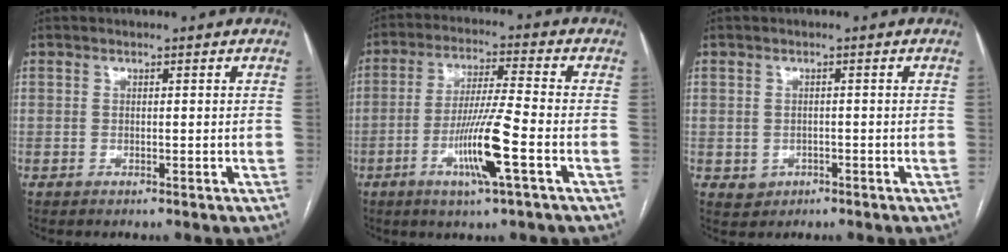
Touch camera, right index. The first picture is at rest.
{"total": 10.6, "force": [-3.8, -0.4, 9.9], "torque": [-0.191, -0.011, -0.073]}
{"total": 2.3, "force": [-0.8, 2.1, 0.5], "torque": [-0.004, 0.005, -0.006]}